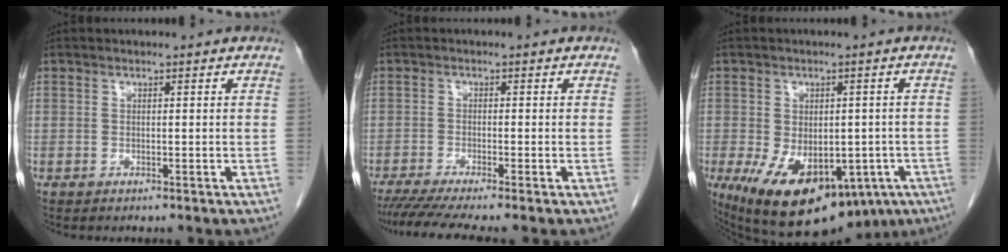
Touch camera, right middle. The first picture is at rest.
{"total": 6.6, "force": [-5.4, -0.6, 3.7], "torque": [-0.059, -0.017, -0.091]}
{"total": 18.6, "force": [-9.4, 10.1, 12.5], "torque": [-0.184, -0.016, -0.115]}